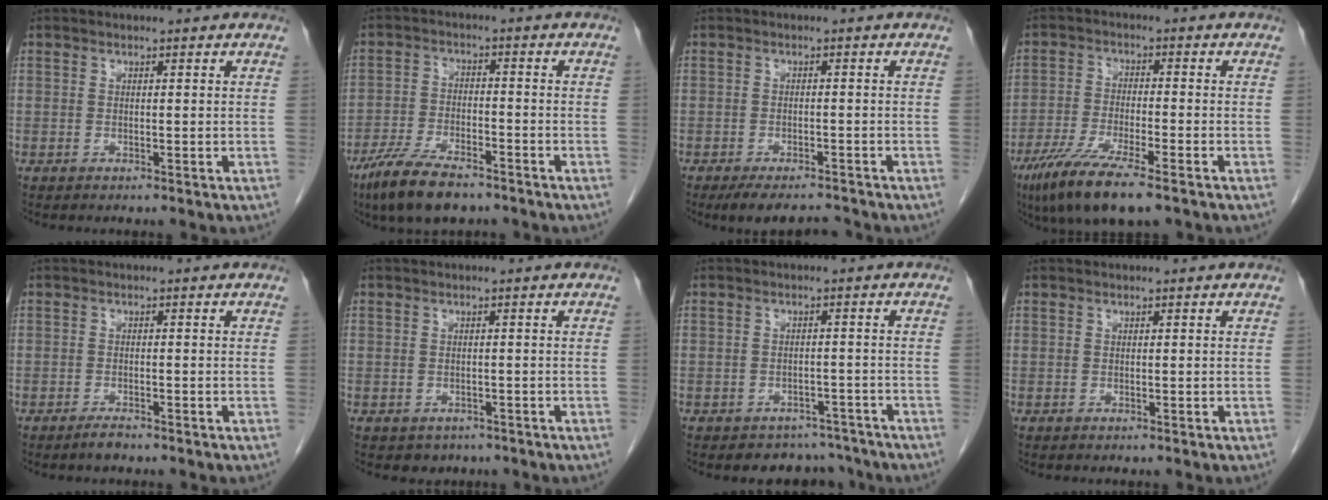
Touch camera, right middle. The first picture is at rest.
{"total": 9.5, "force": [-7.1, 2.8, 5.7], "torque": [-0.114, -0.016, -0.127]}
{"total": 5.4, "force": [-4.9, 1.1, 1.9], "torque": [-0.026, -0.006, -0.079]}
{"total": 10.5, "force": [-7.1, 1.3, 7.7], "torque": [-0.142, -0.028, -0.121]}
{"total": 1.5, "force": [-1.3, 0.2, 0.7], "torque": [-0.019, -0.002, -0.022]}
{"total": 2.3, "force": [-1.5, 1.7, 0.4], "torque": [-0.008, 0.004, -0.017]}
{"total": 4.9, "force": [-4.1, 2.6, -0.5], "torque": [0.018, 0.019, -0.054]}
{"total": 0.0}